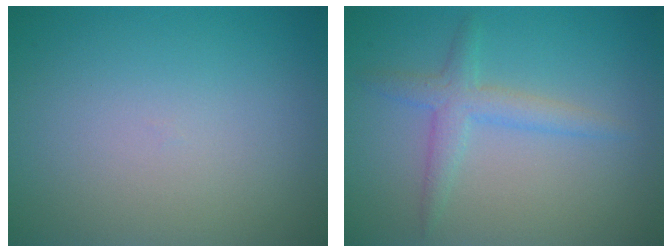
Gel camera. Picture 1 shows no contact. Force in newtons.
{"total": 1.8, "press": 1.8, "slide": 0.1}